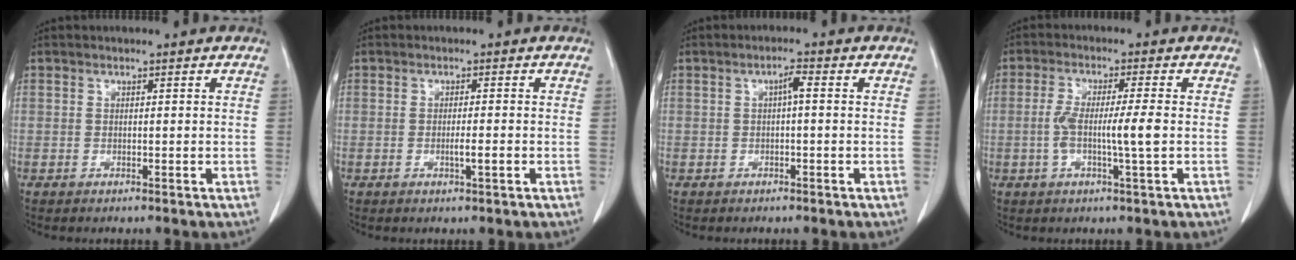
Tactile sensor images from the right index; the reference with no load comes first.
{"total": 1.9, "force": [-0.5, 0.0, 1.9], "torque": [-0.031, -0.002, -0.006]}
{"total": 1.8, "force": [0.1, 0.2, 1.7], "torque": [-0.029, 0.005, 0.002]}
{"total": 6.1, "force": [-0.7, -0.1, 6.1], "torque": [-0.116, 0.002, -0.012]}